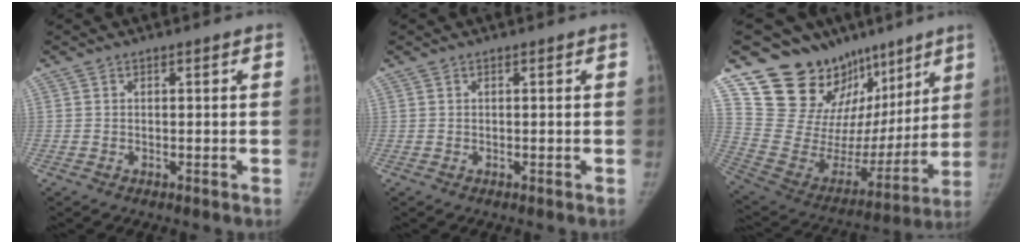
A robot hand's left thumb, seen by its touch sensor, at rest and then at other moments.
{"total": 0.0}
{"total": 23.1, "force": [15.9, 13.9, 9.4], "torque": [-0.091, -0.069, 0.262]}